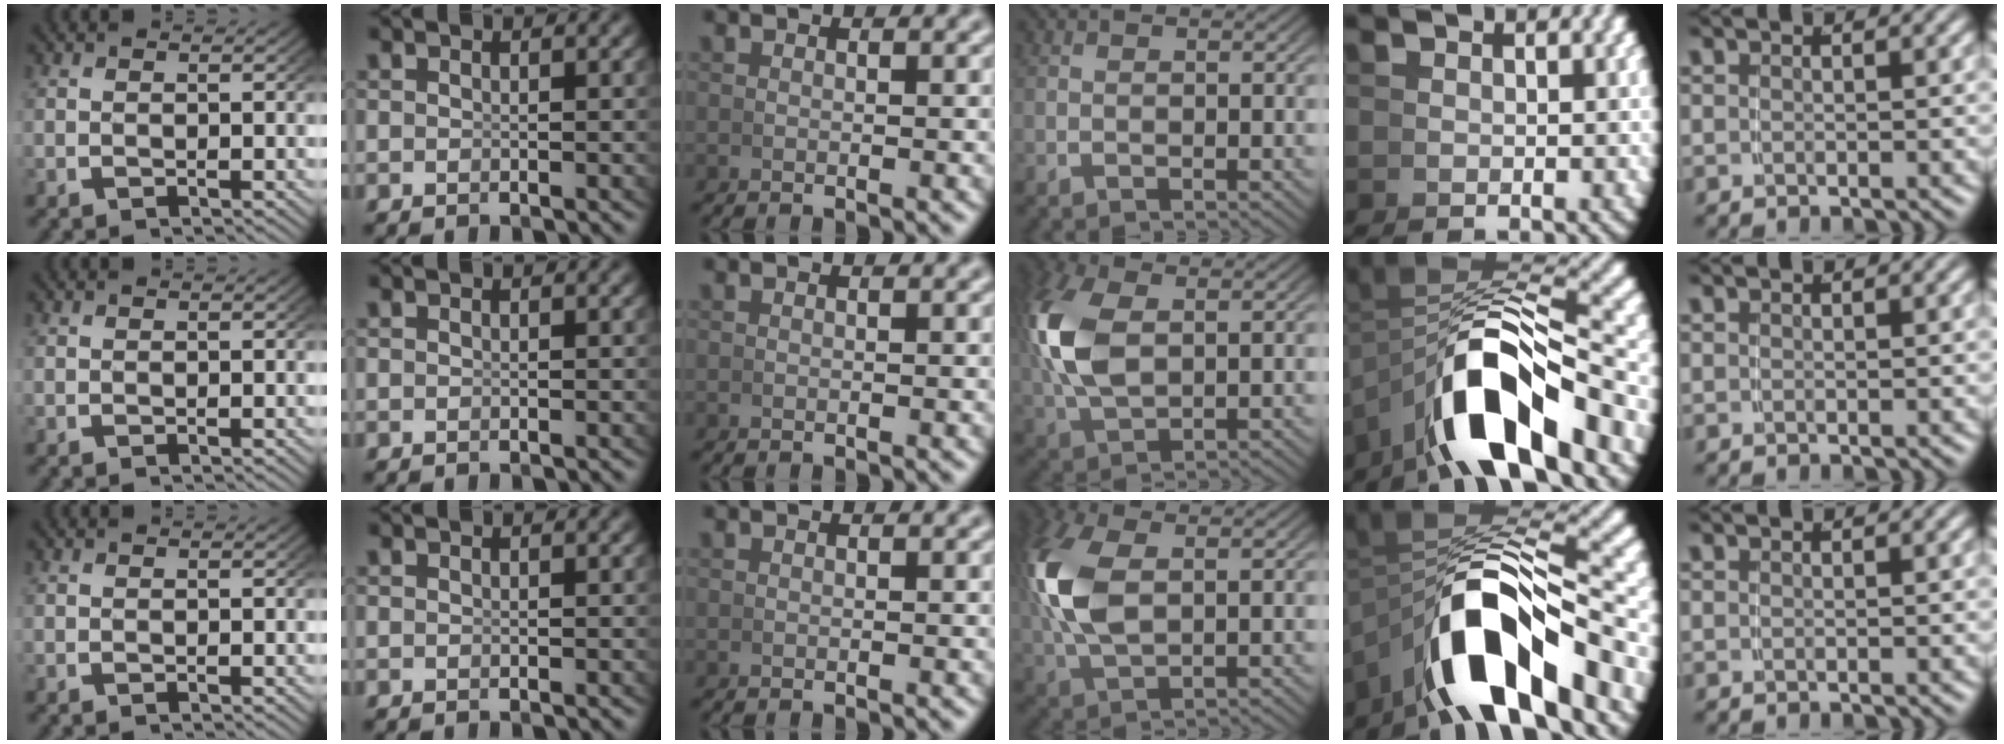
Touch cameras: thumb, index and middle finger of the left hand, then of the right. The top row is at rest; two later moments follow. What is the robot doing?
{"motion": "grasp_and_lifting", "object": "pen"}